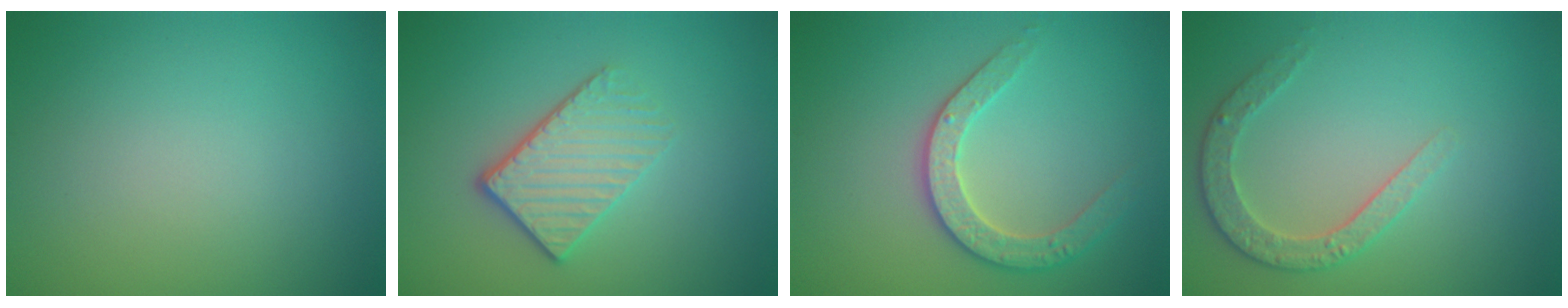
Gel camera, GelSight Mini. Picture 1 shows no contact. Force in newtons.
{"total": 3.8, "press": 2.8, "slide": 2.5}
{"total": 2.9, "press": 2.9, "slide": 0.7}
{"total": 2.6, "press": 2.5, "slide": 0.8}